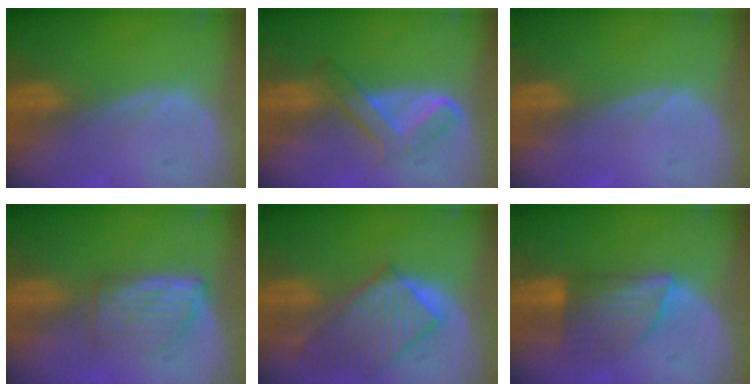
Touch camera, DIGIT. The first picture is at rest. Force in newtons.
{"total": 5.4, "press": 5.1, "slide": 1.6}
{"total": 0.7, "press": 0.1, "slide": 0.7}
{"total": 5.9, "press": 5.4, "slide": 2.4}
{"total": 9.5, "press": 8.3, "slide": 4.7}
{"total": 6.9, "press": 6.7, "slide": 1.6}